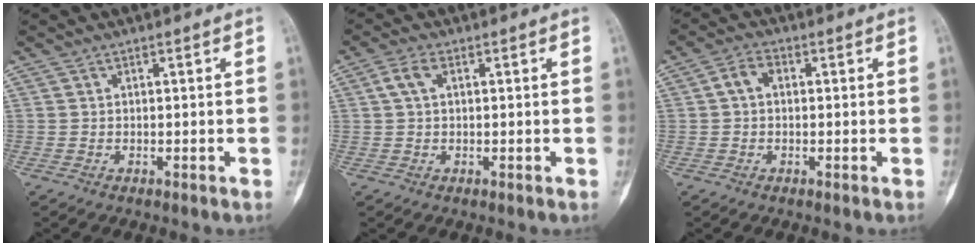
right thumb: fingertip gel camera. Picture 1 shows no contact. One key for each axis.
{"total": 3.1, "fx": 0.8, "fy": 1.7, "fz": 2.5, "tx": -0.055, "ty": 0.011, "tz": 0.015}
{"total": 3.4, "fx": 0.3, "fy": 2.4, "fz": 2.5, "tx": -0.040, "ty": 0.014, "tz": 0.000}